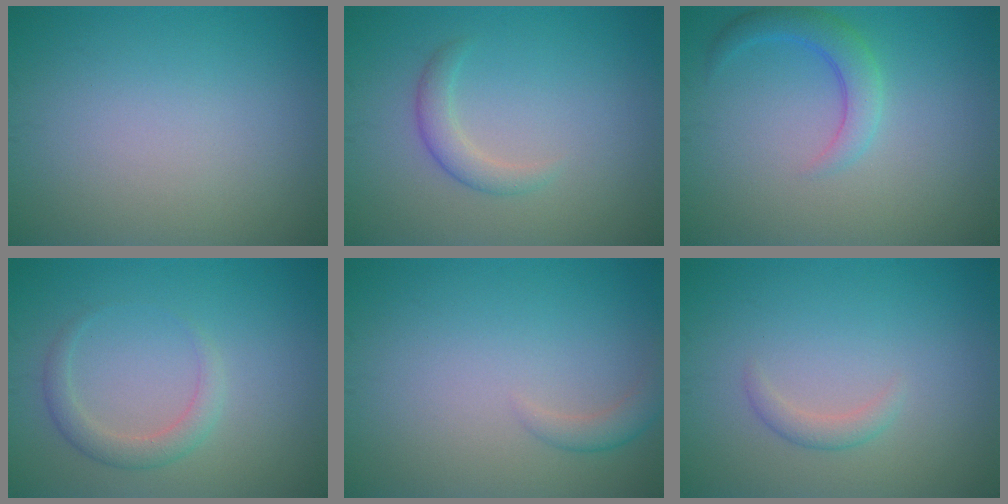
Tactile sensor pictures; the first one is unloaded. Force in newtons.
{"total": 2.0, "press": 2.0, "slide": 0.1}
{"total": 2.8, "press": 2.8, "slide": 0.4}
{"total": 2.1, "press": 2.1, "slide": 0.1}
{"total": 1.5, "press": 1.5, "slide": 0.1}
{"total": 1.3, "press": 1.3, "slide": 0.1}